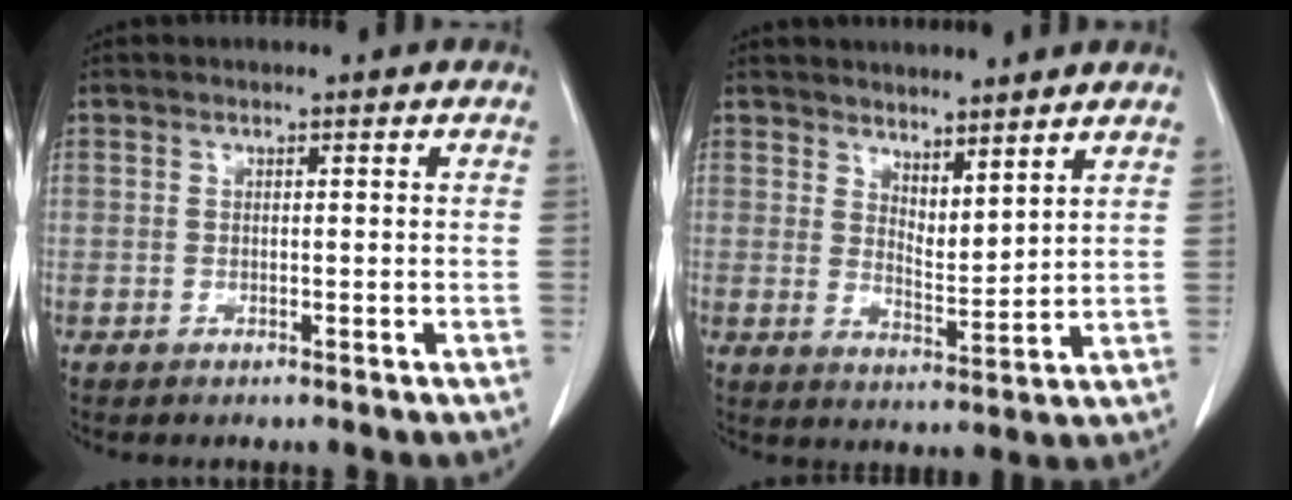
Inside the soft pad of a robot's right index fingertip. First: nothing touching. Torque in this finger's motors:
{"motor_torque": [0.07, 0.08, -0.01, -0.01]}